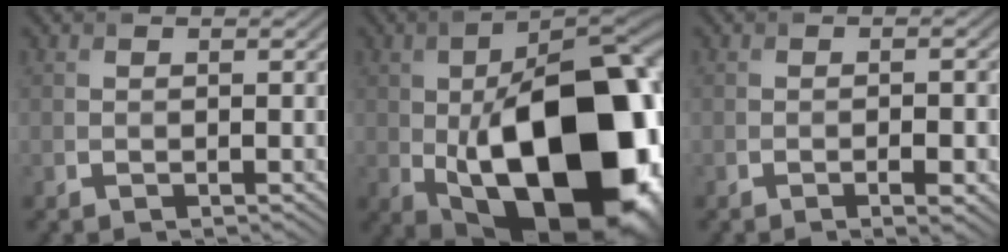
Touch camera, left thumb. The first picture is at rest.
{"total": 23.0, "force": [-4.0, 12.7, 18.8], "torque": [-0.293, -0.031, -0.048]}
{"total": 2.7, "force": [-1.1, 0.6, 2.3], "torque": [-0.039, 0.001, -0.016]}